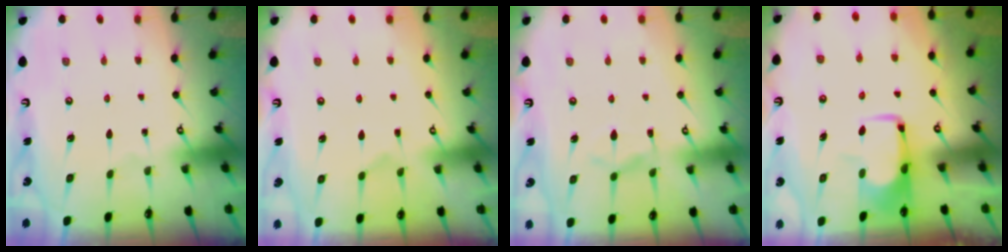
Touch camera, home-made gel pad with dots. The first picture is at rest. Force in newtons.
{"total": 3.6, "press": 3.4, "slide": 1.1}
{"total": 7.4, "press": 7.3, "slide": 1.1}
{"total": 1.8, "press": 1.7, "slide": 0.4}